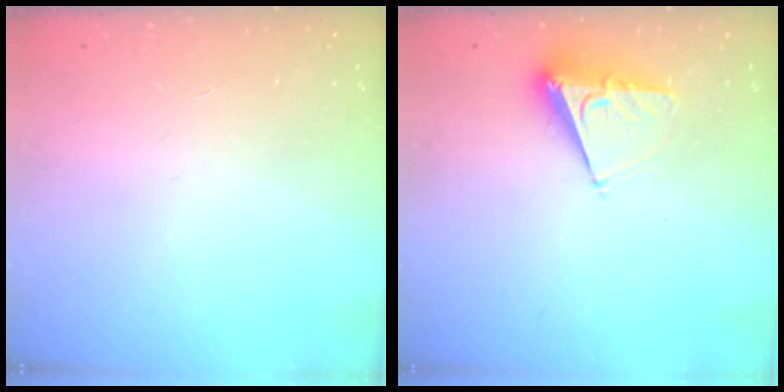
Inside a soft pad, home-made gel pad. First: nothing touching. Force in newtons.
{"total": 7.7, "press": 7.7, "slide": 0.4}